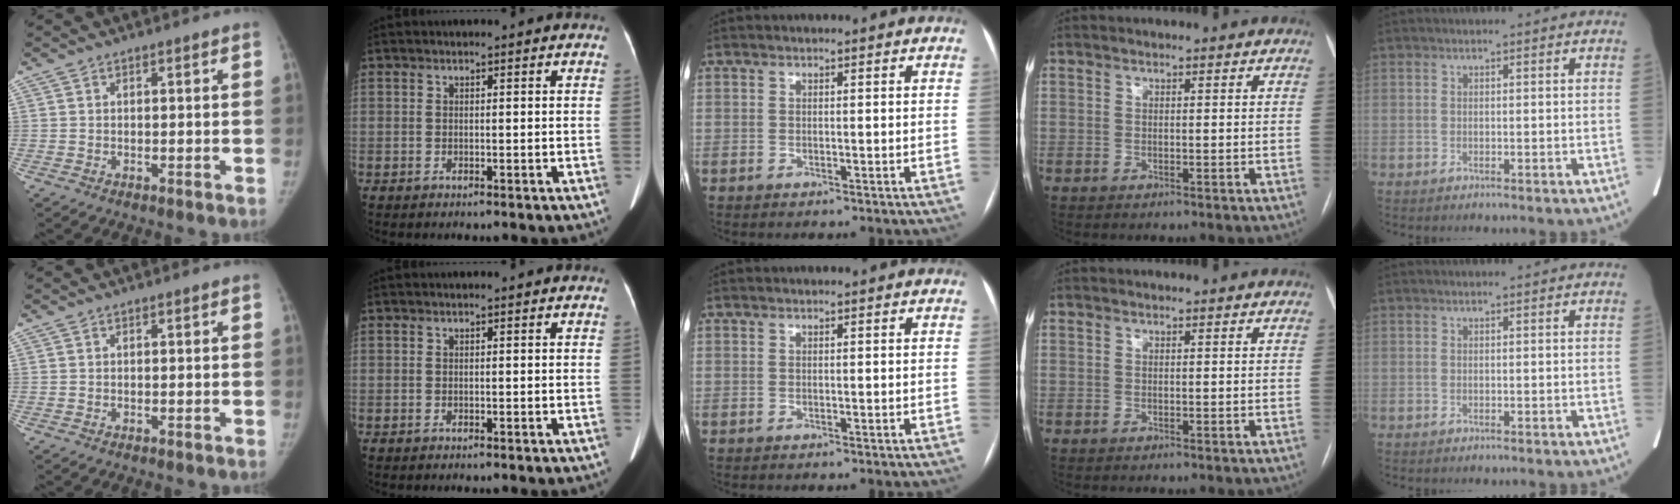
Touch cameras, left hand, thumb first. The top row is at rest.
{}